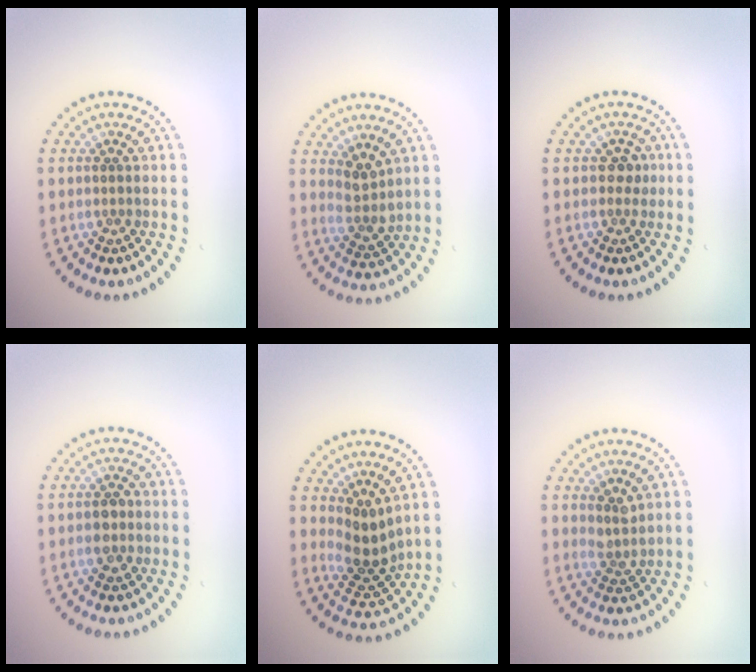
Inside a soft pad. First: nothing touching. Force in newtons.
{"total": 2.3, "press": 1.9, "slide": 1.3}
{"total": 1.2, "press": 1.0, "slide": 0.5}
{"total": 1.9, "press": 1.9, "slide": 0.1}
{"total": 3.4, "press": 2.6, "slide": 2.1}
{"total": 1.8, "press": 1.3, "slide": 1.3}